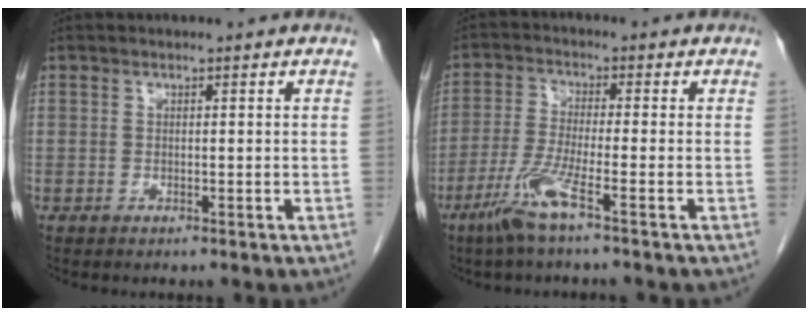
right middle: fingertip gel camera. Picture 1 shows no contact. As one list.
[{"total": 6.4, "force": [-3.7, -0.5, 5.2], "torque": [-0.110, -0.013, -0.081]}]